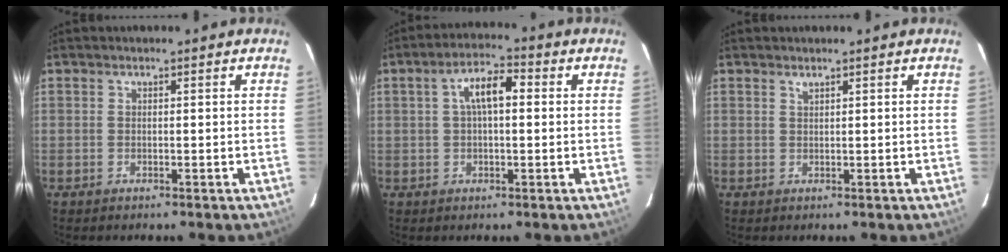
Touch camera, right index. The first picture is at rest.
{"total": 6.3, "force": [1.0, 2.6, 5.6], "torque": [-0.105, 0.021, 0.018]}
{"total": 0.6, "force": [0.5, 0.0, 0.2], "torque": [-0.003, 0.001, 0.010]}